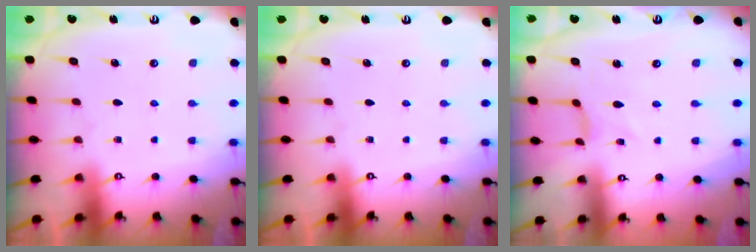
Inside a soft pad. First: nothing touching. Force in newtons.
{"total": 0.0}
{"total": 0.6, "press": 0.6, "slide": 0.2}